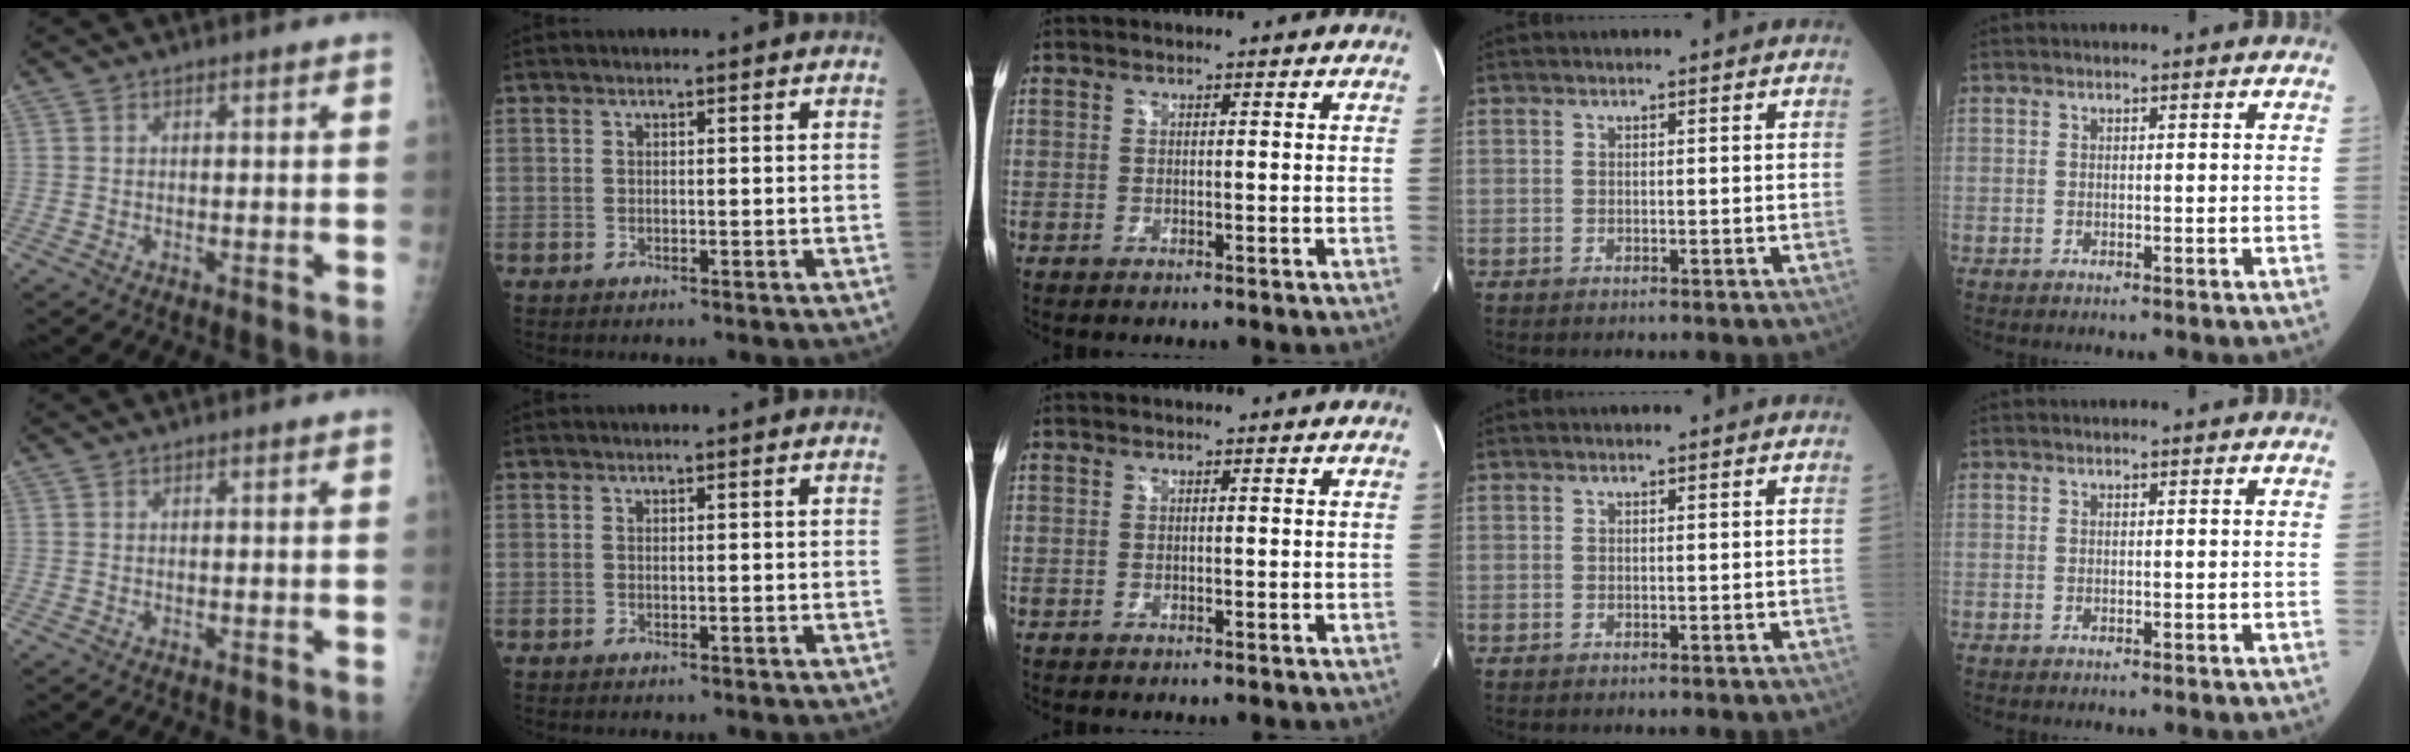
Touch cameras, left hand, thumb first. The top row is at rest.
{}